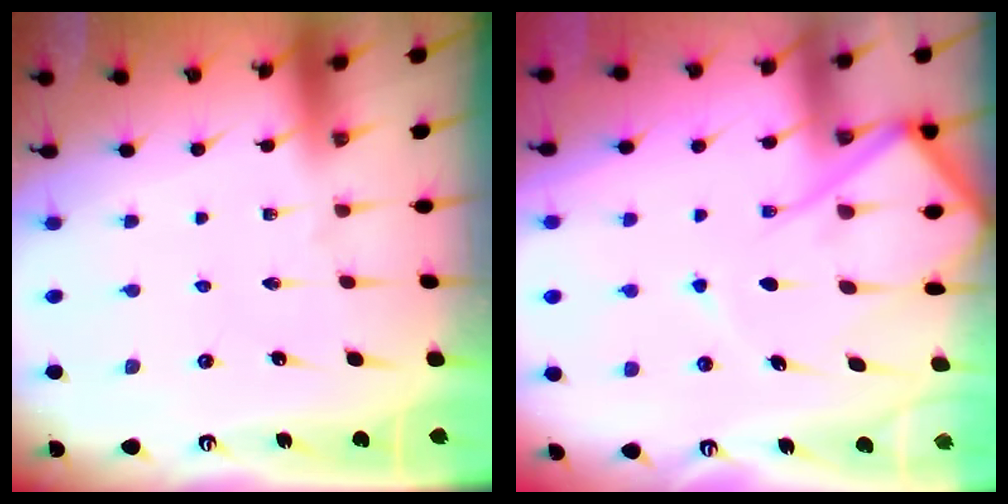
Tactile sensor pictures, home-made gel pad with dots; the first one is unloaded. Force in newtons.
{"total": 13.0, "press": 13.0, "slide": 1.1}